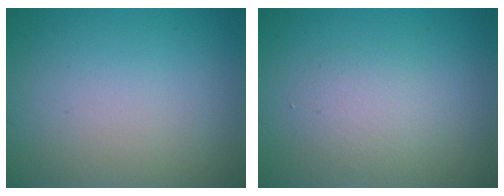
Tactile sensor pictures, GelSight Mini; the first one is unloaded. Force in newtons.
{"total": 2.2, "press": 2.2, "slide": 0.1}